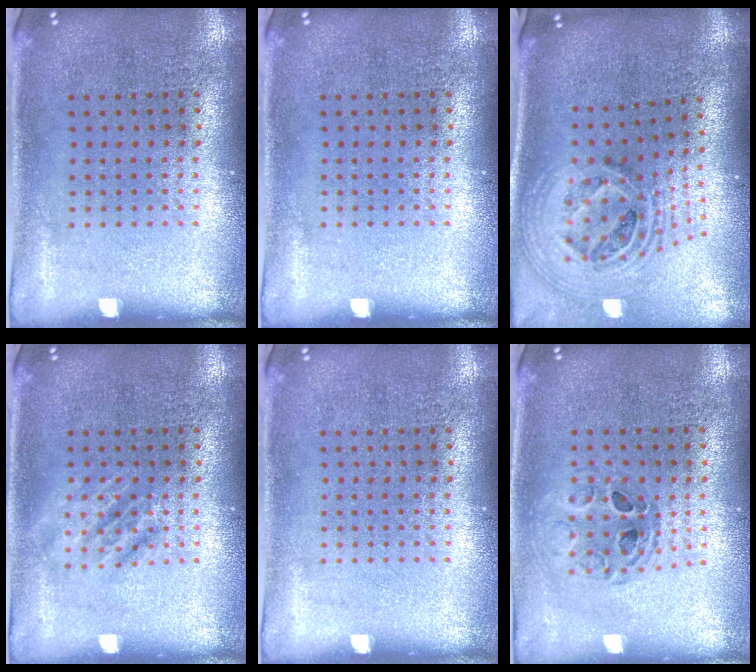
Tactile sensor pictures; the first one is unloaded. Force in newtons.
{"total": 0.0}
{"total": 2.3, "press": 1.7, "slide": 1.5}
{"total": 1.8, "press": 1.8, "slide": 0.3}
{"total": 0.0}
{"total": 0.8, "press": 0.8, "slide": 0.1}